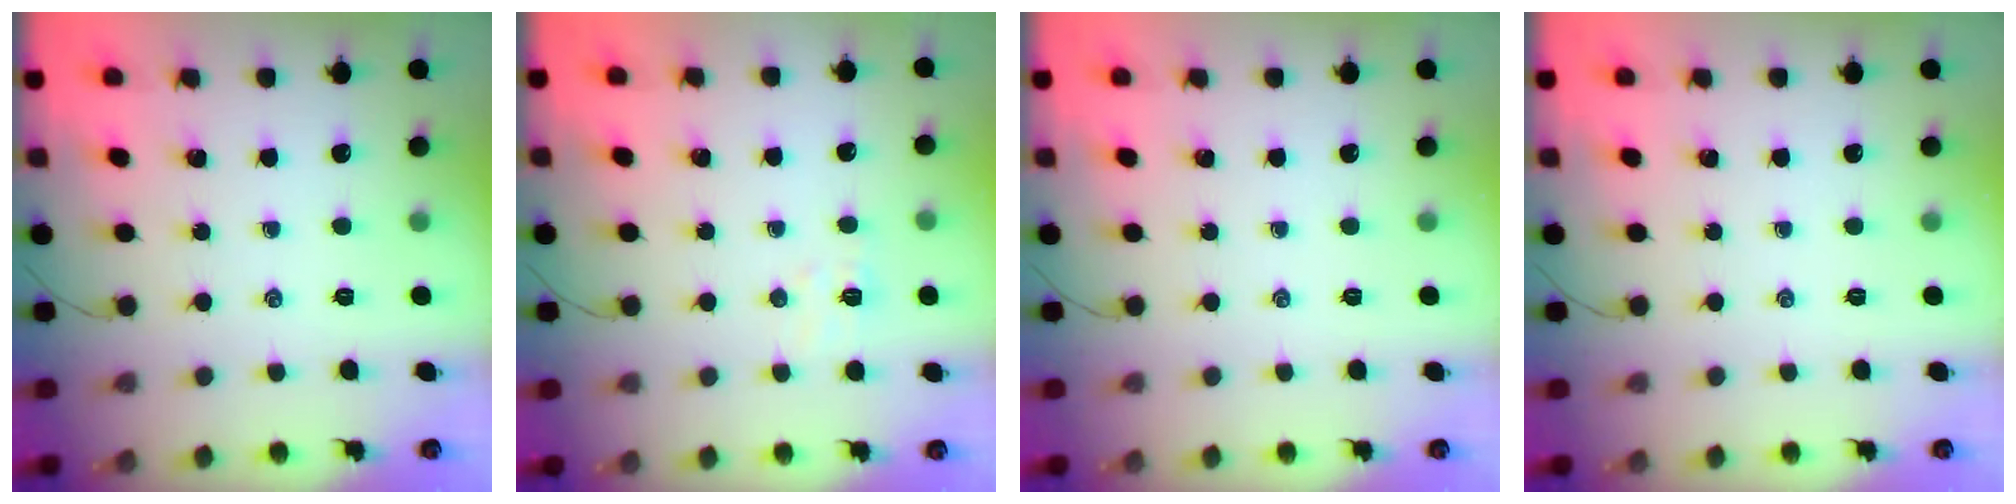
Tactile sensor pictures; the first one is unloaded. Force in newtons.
{"total": 5.7, "press": 5.6, "slide": 0.9}
{"total": 0.0}
{"total": 0.0}